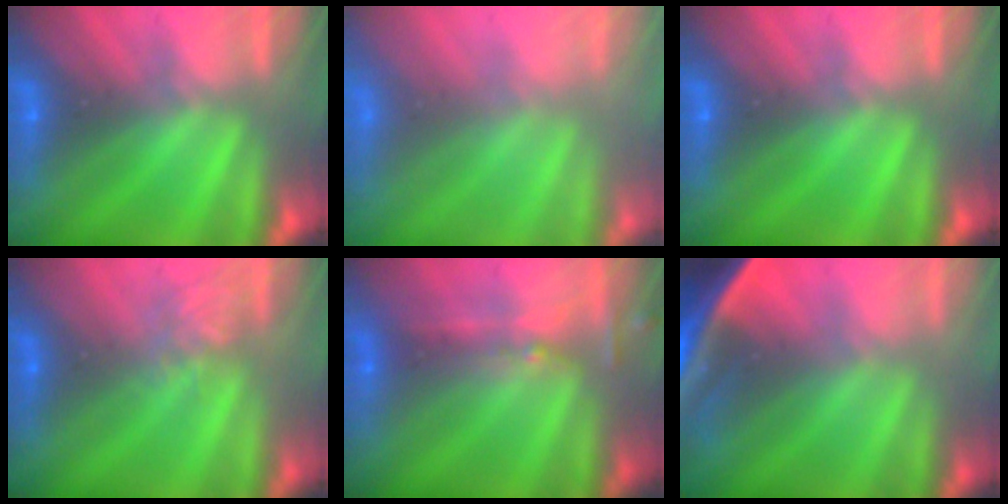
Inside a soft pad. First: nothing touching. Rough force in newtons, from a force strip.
{"total": 12.7}
{"total": 0.0}
{"total": 2.1}
{"total": 2.4}
{"total": 7.4}